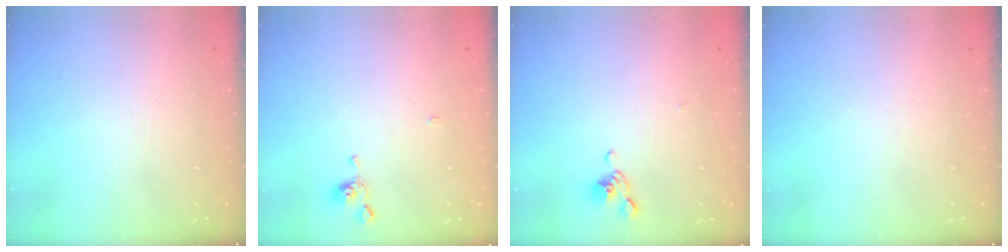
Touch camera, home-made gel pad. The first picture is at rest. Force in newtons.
{"total": 2.2, "press": 2.2, "slide": 0.3}
{"total": 6.2, "press": 6.2, "slide": 0.5}
{"total": 0.0}